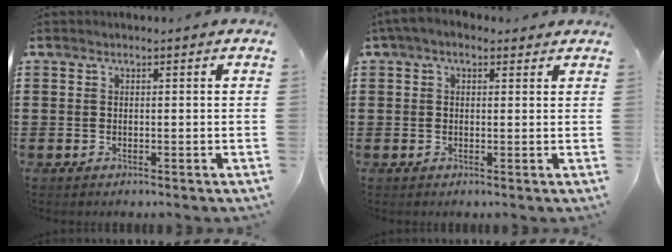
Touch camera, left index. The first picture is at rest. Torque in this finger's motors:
{"motor_torque": [2.15, 0.01, 0.89, 0.21]}